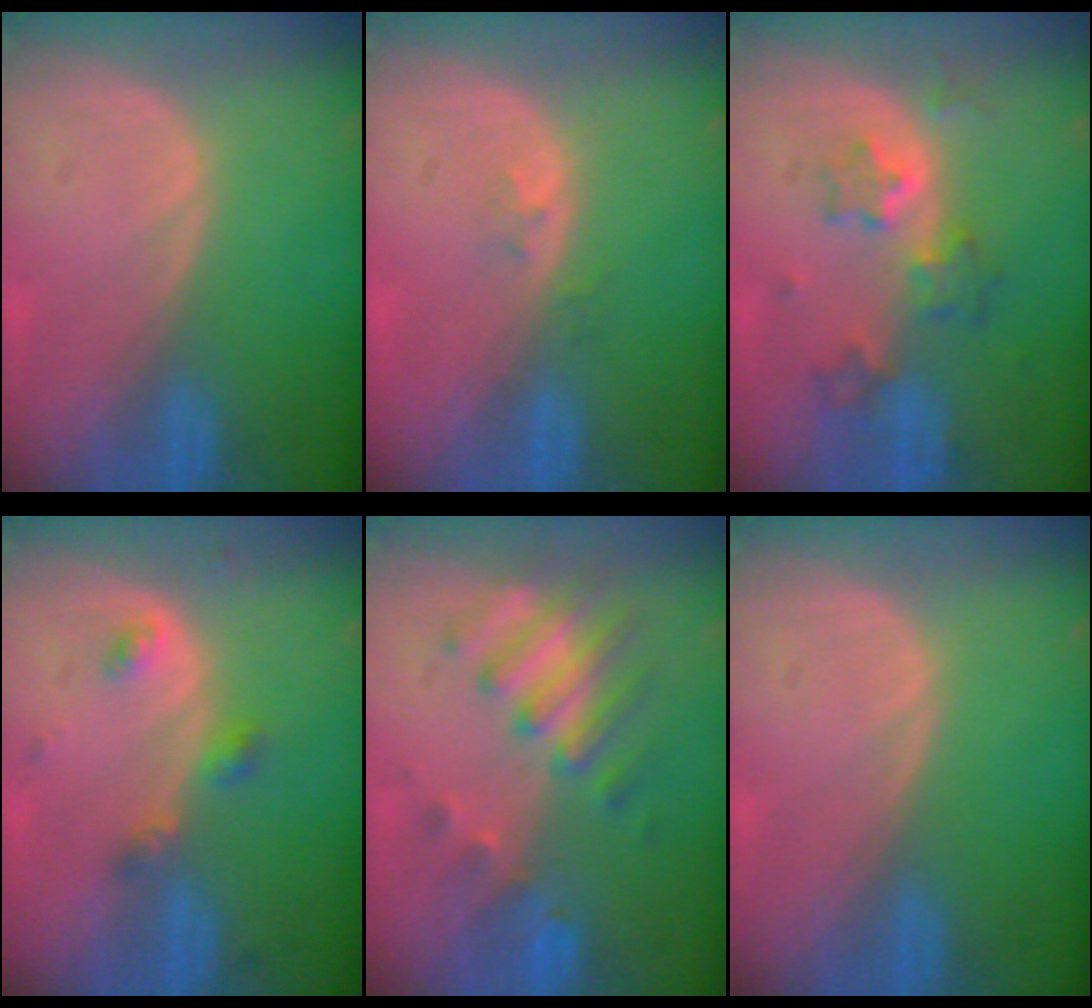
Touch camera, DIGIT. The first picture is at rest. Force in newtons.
{"total": 1.6, "press": 1.2, "slide": 1.0}
{"total": 6.2, "press": 5.8, "slide": 2.1}
{"total": 3.4, "press": 3.4, "slide": 0.5}
{"total": 8.3, "press": 7.3, "slide": 3.9}
{"total": 0.0}